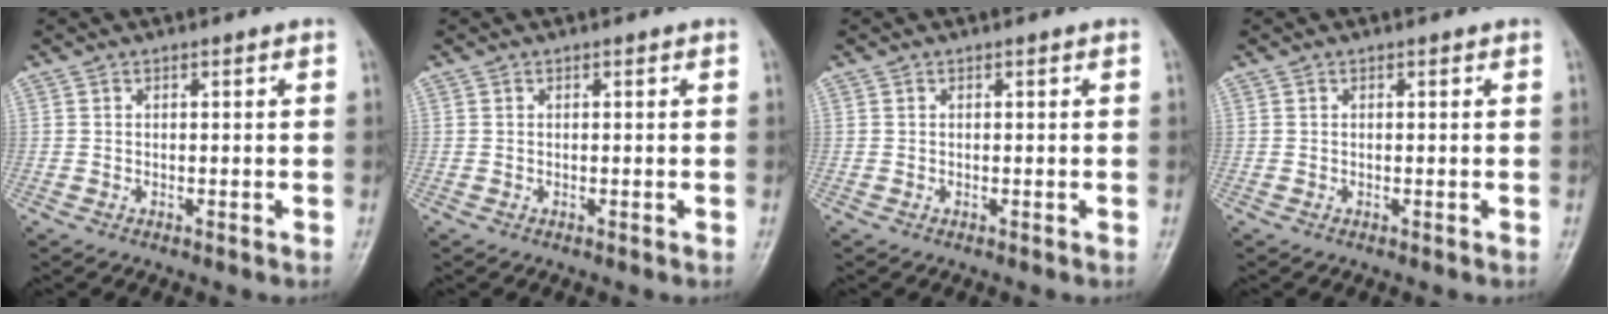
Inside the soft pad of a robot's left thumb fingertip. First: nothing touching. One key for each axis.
{"total": 0.0}
{"total": 0.0}
{"total": 0.0}